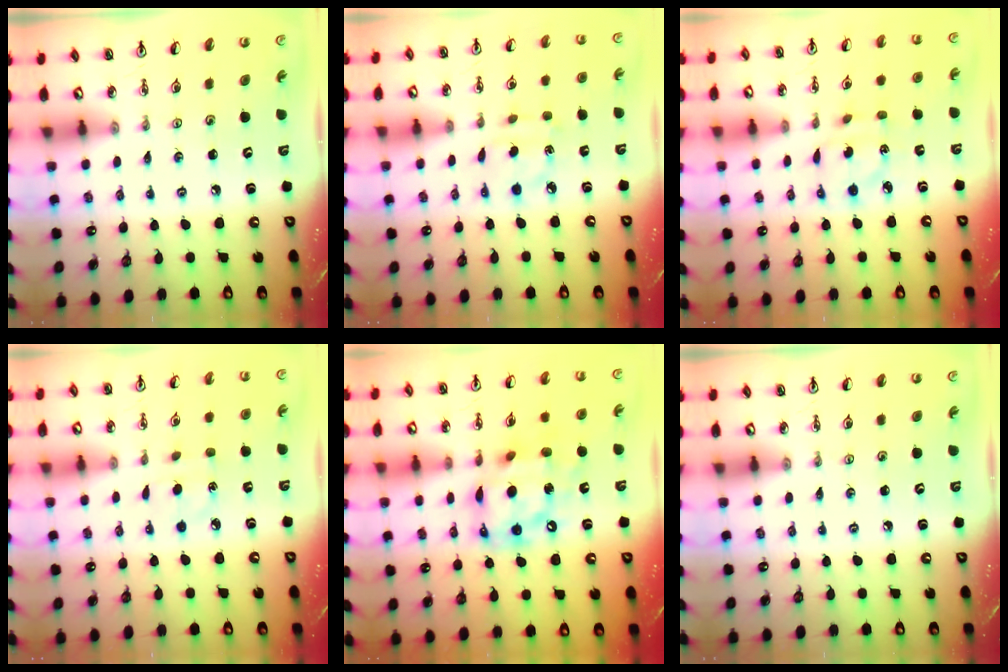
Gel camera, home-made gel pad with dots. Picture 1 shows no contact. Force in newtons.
{"total": 2.8, "press": 2.8, "slide": 0.4}
{"total": 4.2, "press": 4.2, "slide": 0.3}
{"total": 4.7, "press": 4.7, "slide": 0.5}
{"total": 14.2, "press": 14.2, "slide": 1.4}
{"total": 0.0}